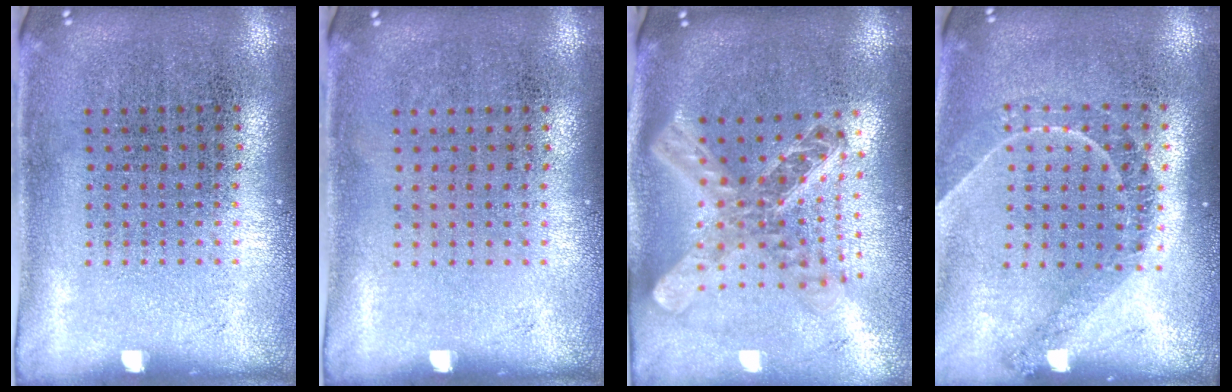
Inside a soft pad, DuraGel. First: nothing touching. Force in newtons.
{"total": 0.0}
{"total": 2.5, "press": 1.9, "slide": 1.5}
{"total": 1.2, "press": 1.2, "slide": 0.4}